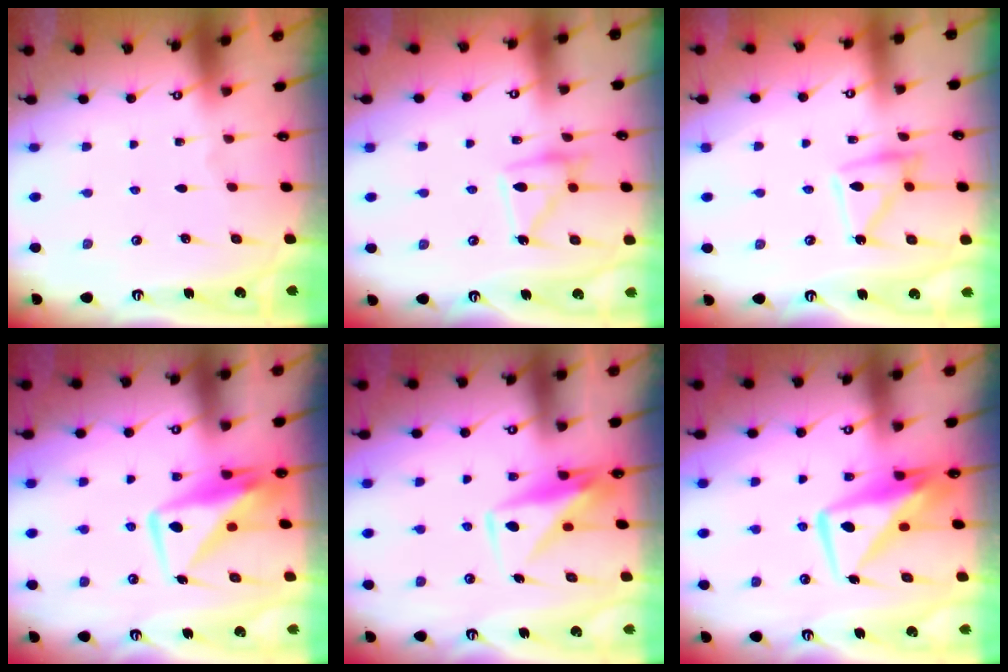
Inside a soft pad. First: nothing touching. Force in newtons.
{"total": 12.7, "press": 12.7, "slide": 1.1}
{"total": 10.8, "press": 10.7, "slide": 0.9}
{"total": 11.0, "press": 11.0, "slide": 0.8}
{"total": 8.6, "press": 8.5, "slide": 1.5}
{"total": 10.0, "press": 9.9, "slide": 1.3}